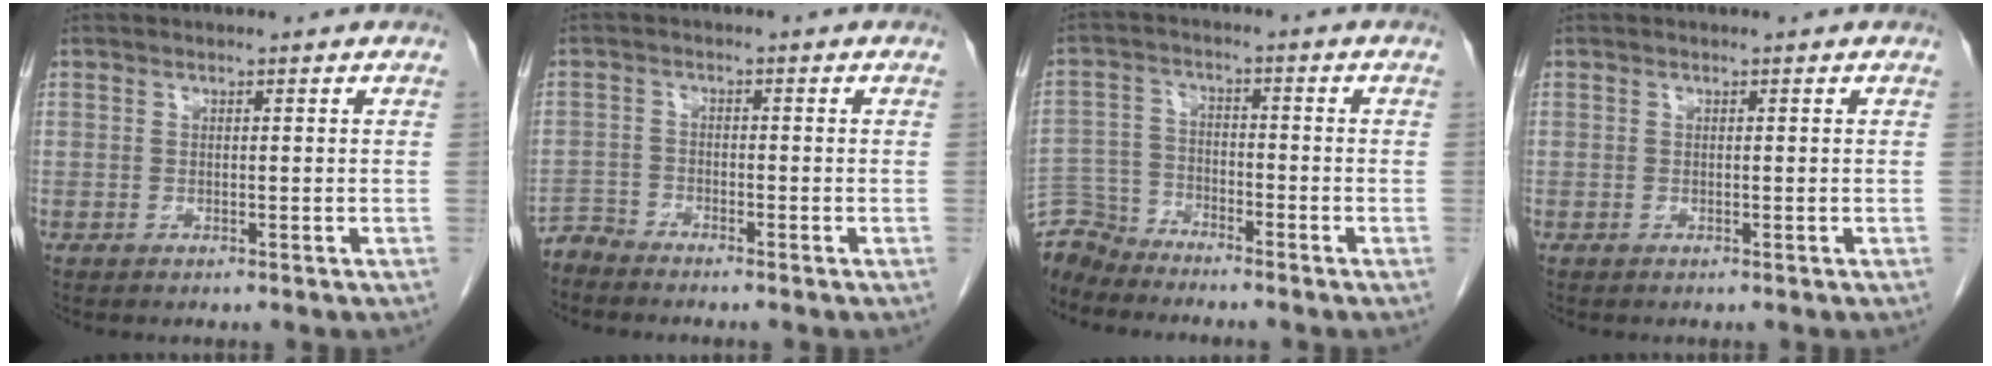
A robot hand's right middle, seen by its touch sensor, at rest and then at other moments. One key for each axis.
{"total": 2.5, "fx": -2.4, "fy": -0.1, "fz": -0.5, "tx": 0.021, "ty": -0.012, "tz": -0.048}
{"total": 6.2, "fx": -6.1, "fy": 0.7, "fz": -0.8, "tx": 0.013, "ty": 0.002, "tz": -0.121}
{"total": 0.0}